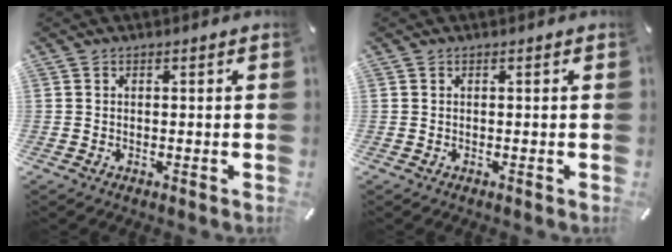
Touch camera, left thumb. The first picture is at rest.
{"total": 0.0}